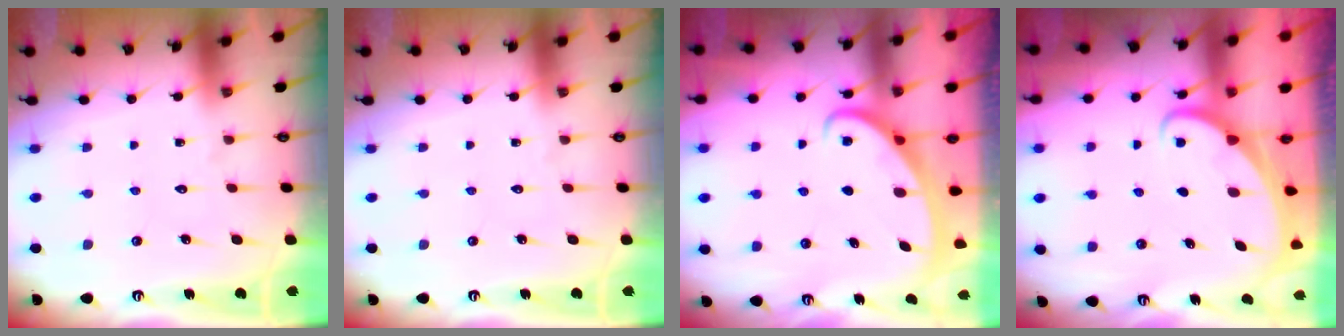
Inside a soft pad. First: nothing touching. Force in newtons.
{"total": 0.0}
{"total": 2.5, "press": 2.5, "slide": 0.3}
{"total": 1.6, "press": 1.6, "slide": 0.1}